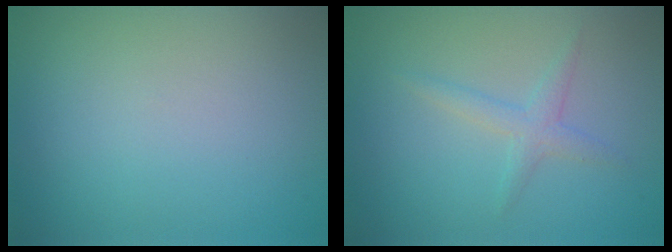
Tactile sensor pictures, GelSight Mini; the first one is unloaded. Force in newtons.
{"total": 1.8, "press": 1.8, "slide": 0.1}